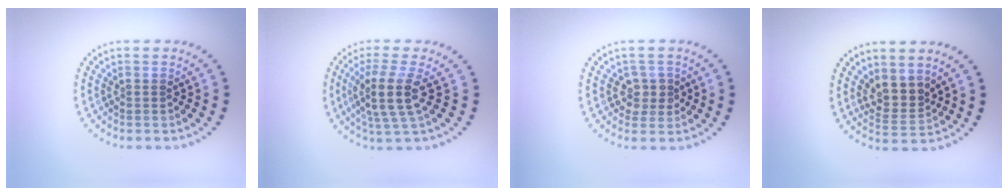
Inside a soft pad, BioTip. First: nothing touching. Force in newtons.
{"total": 4.0, "press": 3.2, "slide": 2.4}
{"total": 1.8, "press": 1.7, "slide": 0.5}
{"total": 2.7, "press": 2.2, "slide": 1.5}